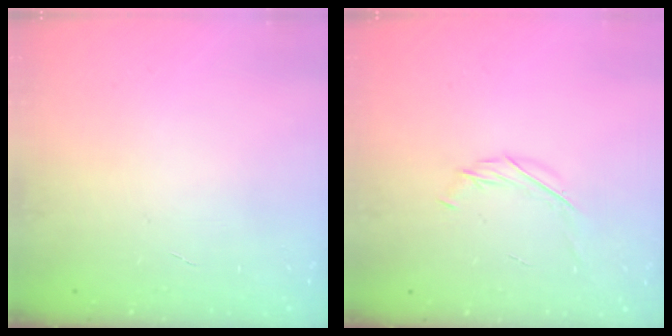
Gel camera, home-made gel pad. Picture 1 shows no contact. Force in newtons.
{"total": 4.0, "press": 3.9, "slide": 1.0}